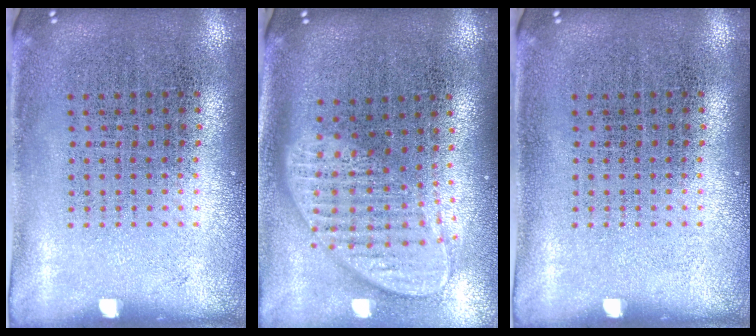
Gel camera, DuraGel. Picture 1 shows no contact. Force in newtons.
{"total": 2.0, "press": 1.6, "slide": 1.2}
{"total": 0.0}